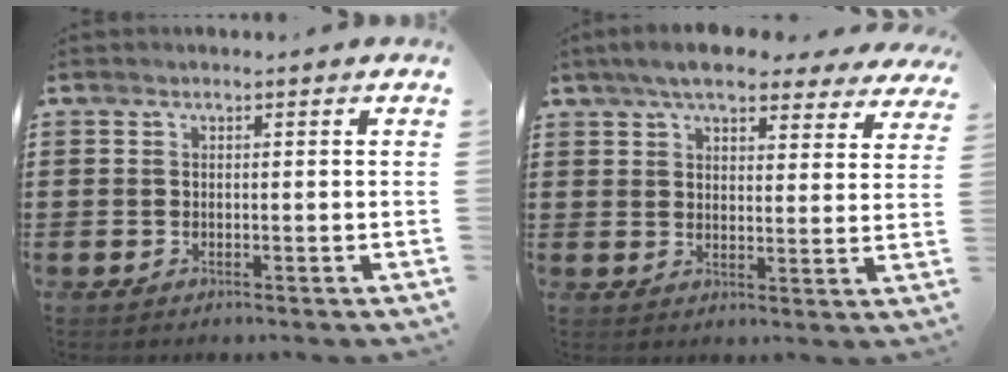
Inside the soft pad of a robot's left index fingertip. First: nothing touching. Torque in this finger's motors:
{"motor_torque": [0.75, -1.35, 1.02, 0.21]}